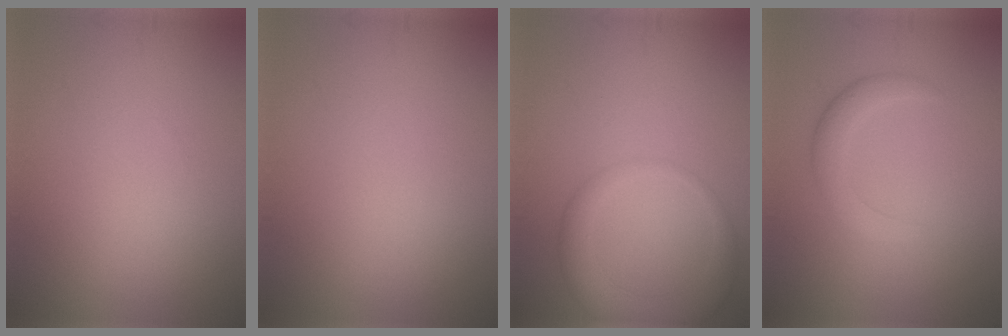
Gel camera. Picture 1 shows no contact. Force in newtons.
{"total": 0.0}
{"total": 3.8, "press": 3.8, "slide": 0.2}
{"total": 2.3, "press": 2.3, "slide": 0.1}